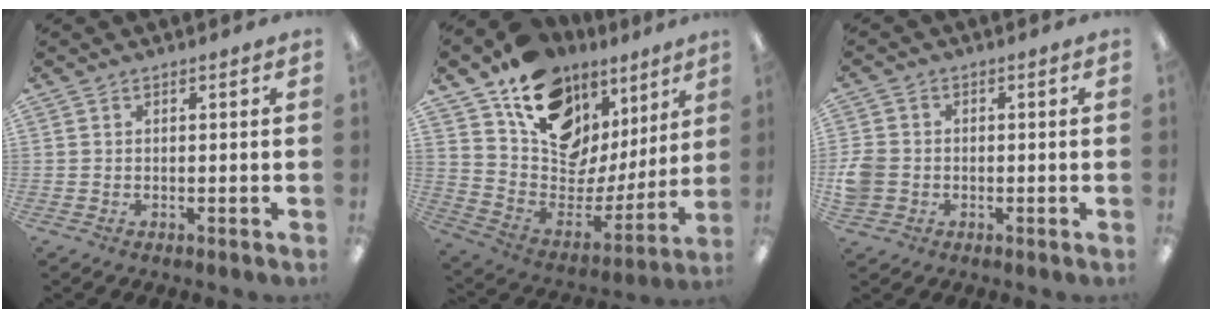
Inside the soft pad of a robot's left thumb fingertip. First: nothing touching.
{"total": 14.7, "force": [10.6, 8.2, 5.9], "torque": [-0.110, -0.090, 0.194]}
{"total": 5.2, "force": [-1.0, 4.6, 2.2], "torque": [-0.052, 0.010, -0.016]}